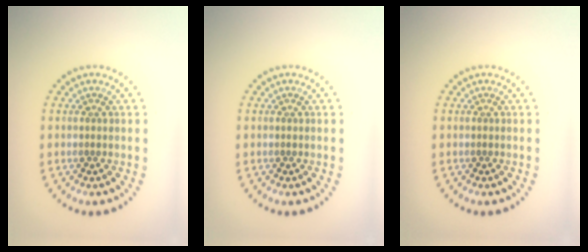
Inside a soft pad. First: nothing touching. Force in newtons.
{"total": 0.0}
{"total": 0.0}